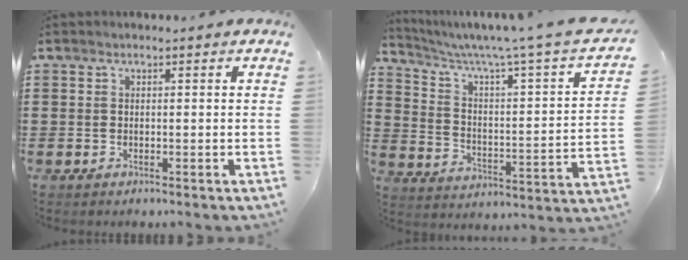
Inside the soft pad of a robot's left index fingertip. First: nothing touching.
{"total": 5.1, "force": [3.6, 0.0, 3.6], "torque": [-0.083, -0.037, 0.052]}